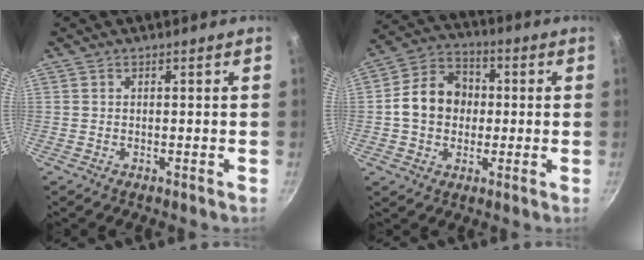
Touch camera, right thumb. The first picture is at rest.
{"total": 12.0, "force": [0.1, 9.8, 6.9], "torque": [-0.087, 0.023, -0.014]}